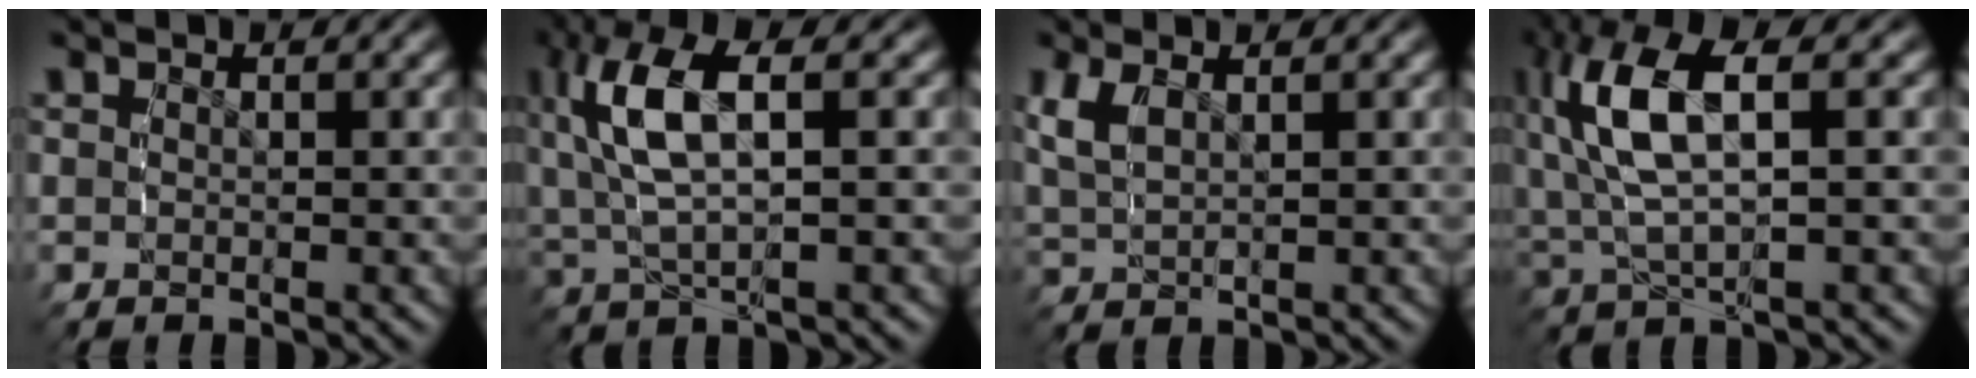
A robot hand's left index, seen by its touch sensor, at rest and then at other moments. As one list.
[{"total": 6.1, "force": [1.3, 2.8, 5.3], "torque": [-0.137, -0.003, 0.031]}, {"total": 2.1, "force": [1.0, 1.0, 1.5], "torque": [-0.051, -0.002, 0.029]}, {"total": 6.8, "force": [1.3, 3.1, 5.9], "torque": [-0.149, -0.007, 0.032]}]